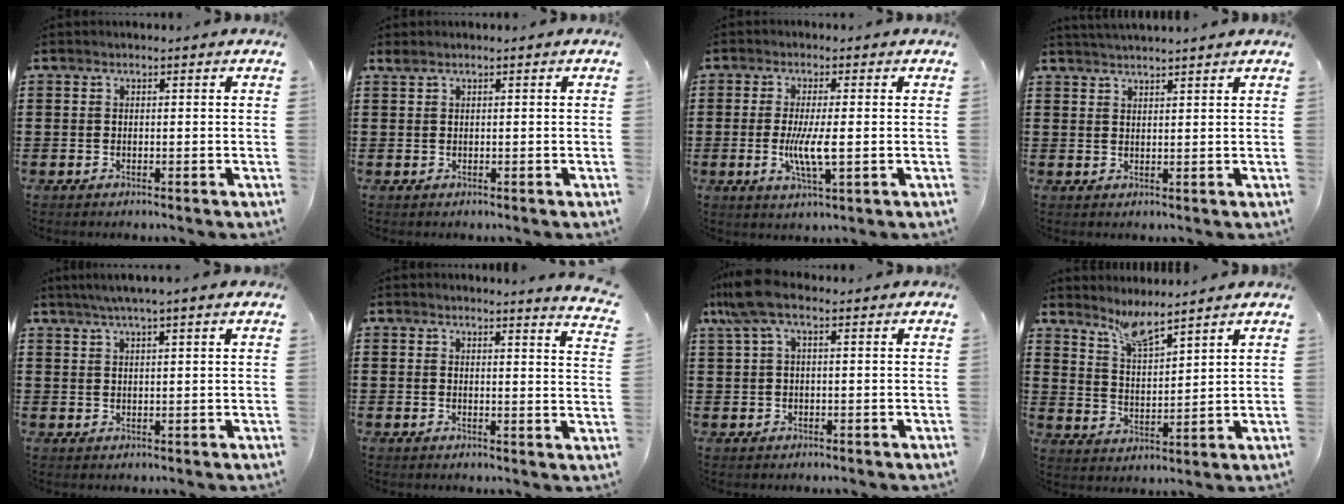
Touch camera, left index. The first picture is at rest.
{"total": 0.6, "force": [0.4, 0.0, 0.4], "torque": [-0.009, 0.000, 0.009]}
{"total": 5.9, "force": [-0.6, 1.0, 5.7], "torque": [-0.112, -0.006, -0.016]}
{"total": 2.2, "force": [2.1, -0.4, 0.2], "torque": [-0.009, -0.001, 0.041]}
{"total": 2.7, "force": [2.1, -0.1, 1.7], "torque": [-0.037, 0.002, 0.038]}
{"total": 2.9, "force": [2.7, -0.7, 0.7], "torque": [-0.015, -0.018, 0.047]}
{"total": 5.6, "force": [2.1, 1.4, 5.1], "torque": [-0.128, -0.002, 0.031]}
{"total": 5.6, "force": [5.0, 0.2, 2.5], "torque": [-0.068, -0.017, 0.088]}